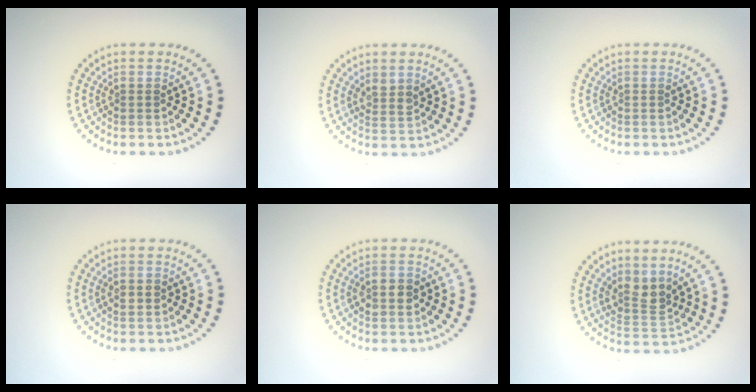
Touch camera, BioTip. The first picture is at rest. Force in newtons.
{"total": 1.4, "press": 1.1, "slide": 0.8}
{"total": 0.0}
{"total": 1.5, "press": 1.5, "slide": 0.1}
{"total": 2.4, "press": 2.4, "slide": 0.2}
{"total": 2.7, "press": 2.1, "slide": 1.7}